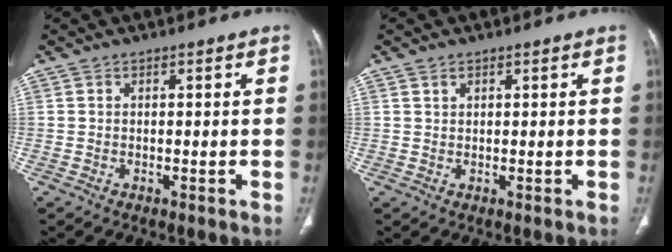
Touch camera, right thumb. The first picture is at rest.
{"total": 0.9, "force": [0.6, 0.5, 0.4], "torque": [-0.006, -0.003, 0.011]}